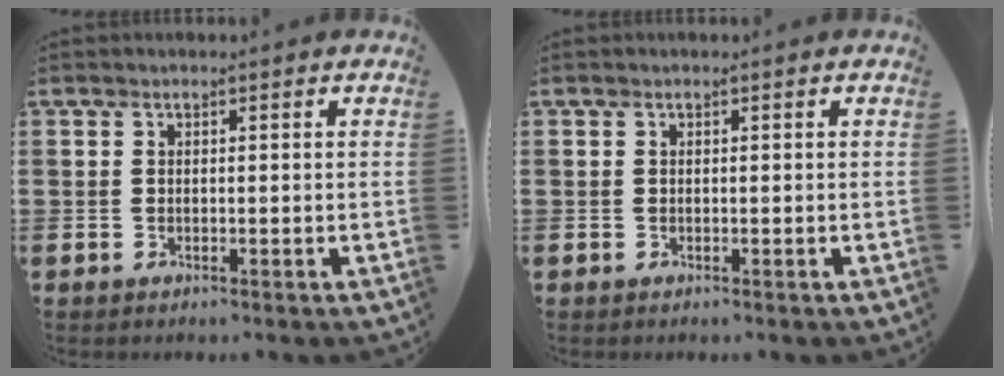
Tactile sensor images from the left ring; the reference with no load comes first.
{"total": 0.0}